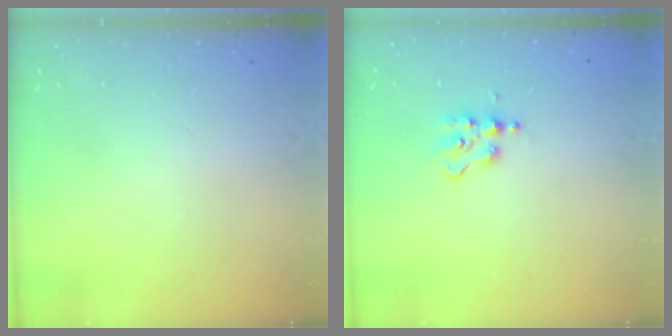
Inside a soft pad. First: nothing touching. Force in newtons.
{"total": 2.6, "press": 2.6, "slide": 0.3}